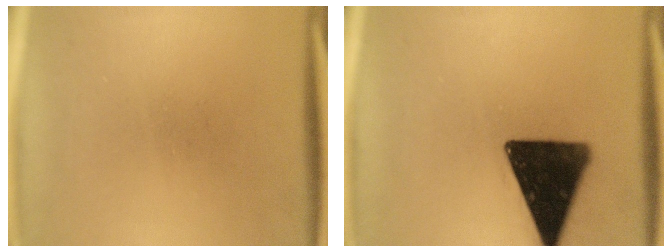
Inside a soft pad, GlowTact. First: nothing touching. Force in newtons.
{"total": 16.3}